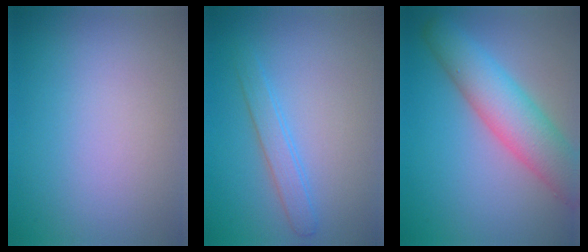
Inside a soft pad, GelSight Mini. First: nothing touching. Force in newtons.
{"total": 2.0, "press": 2.0, "slide": 0.0}
{"total": 6.9, "press": 6.8, "slide": 0.3}